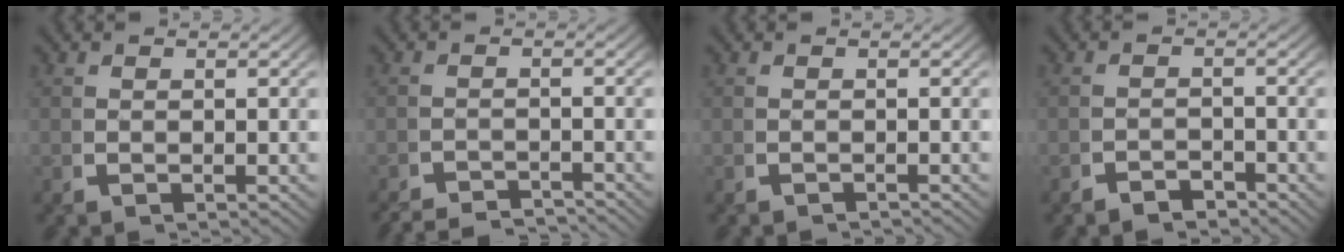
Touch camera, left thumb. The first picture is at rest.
{"total": 3.2, "force": [-3.2, 0.1, -0.2], "torque": [0.013, -0.008, -0.059]}
{"total": 1.2, "force": [-1.2, 0.0, -0.2], "torque": [0.002, -0.002, -0.020]}
{"total": 2.0, "force": [-1.9, 0.2, -0.3], "torque": [0.010, -0.004, -0.036]}